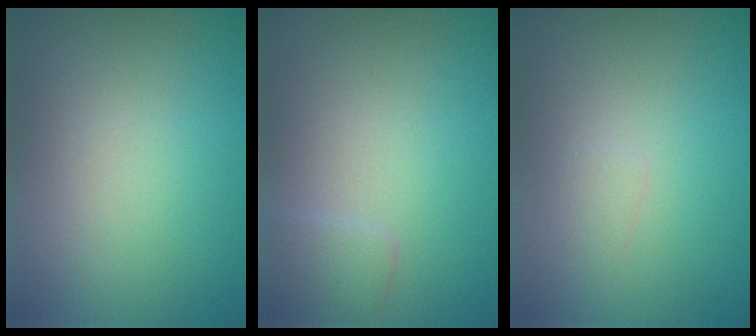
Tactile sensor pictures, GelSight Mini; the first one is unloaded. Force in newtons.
{"total": 1.4, "press": 1.4, "slide": 0.0}
{"total": 0.7, "press": 0.7, "slide": 0.1}